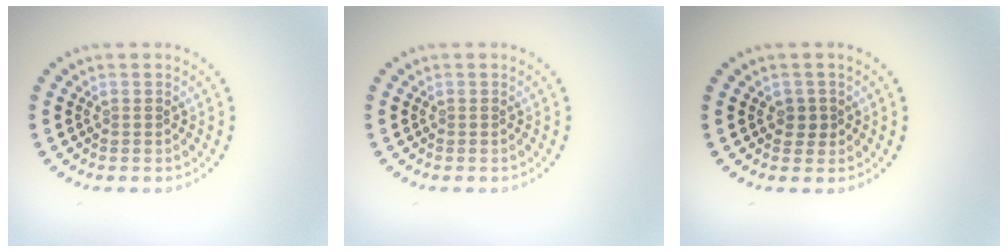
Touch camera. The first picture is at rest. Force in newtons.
{"total": 0.0}
{"total": 1.3, "press": 1.1, "slide": 0.6}